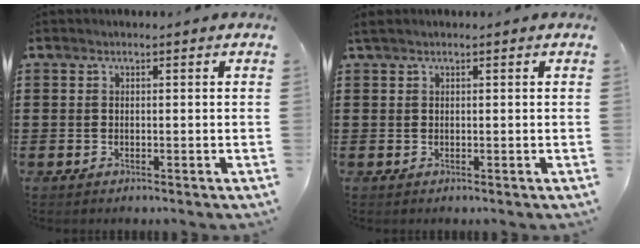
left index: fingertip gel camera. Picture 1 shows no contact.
{"total": 0.5, "force": [0.3, 0.1, 0.4], "torque": [-0.009, 0.001, 0.005]}